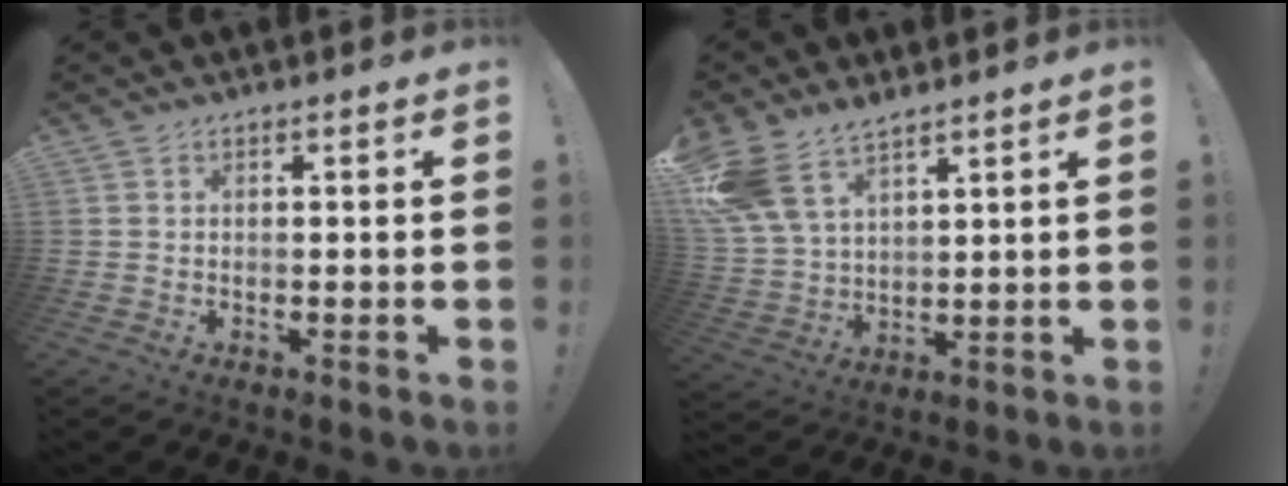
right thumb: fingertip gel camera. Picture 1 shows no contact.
{"total": 11.9, "force": [8.9, 5.9, 5.3], "torque": [-0.115, -0.046, 0.175]}